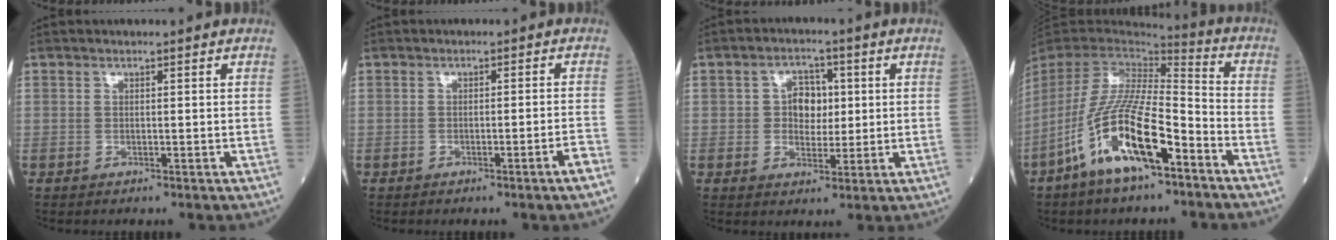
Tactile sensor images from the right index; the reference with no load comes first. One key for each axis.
{"total": 2.5, "fx": -1.7, "fy": -0.7, "fz": 1.8, "tx": -0.025, "ty": -0.003, "tz": -0.027}
{"total": 5.0, "fx": 0.7, "fy": 3.6, "fz": 3.4, "tx": -0.050, "ty": 0.012, "tz": 0.012}
{"total": 15.8, "fx": -8.5, "fy": 3.6, "fz": 12.8, "tx": -0.263, "ty": -0.013, "tz": -0.156}